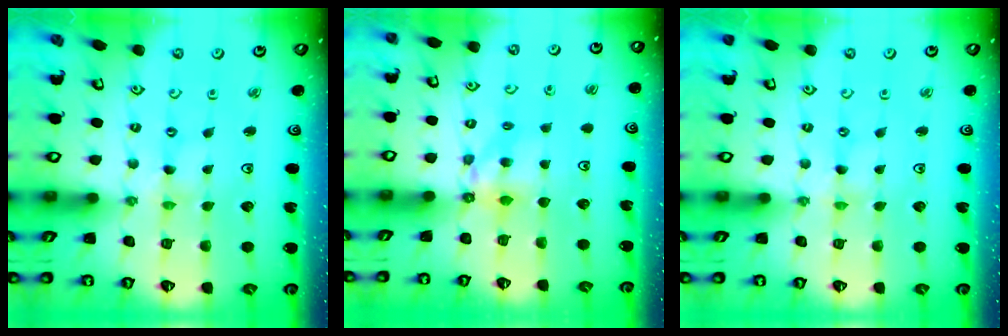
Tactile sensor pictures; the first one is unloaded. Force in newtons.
{"total": 6.4, "press": 6.3, "slide": 0.5}
{"total": 0.0}